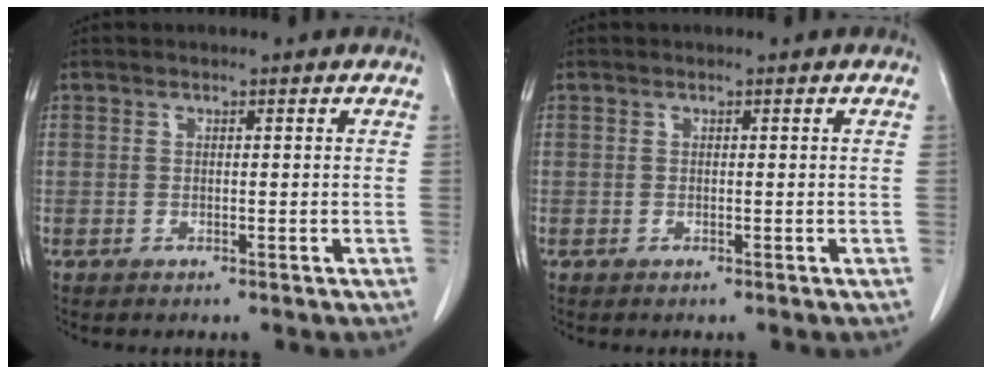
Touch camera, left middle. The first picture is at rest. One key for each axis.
{"total": 0.0}